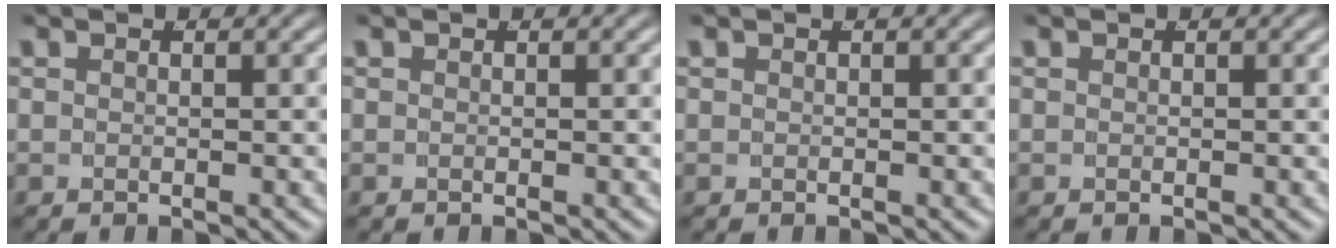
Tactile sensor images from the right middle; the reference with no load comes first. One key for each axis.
{"total": 0.0}
{"total": 0.0}
{"total": 0.0}